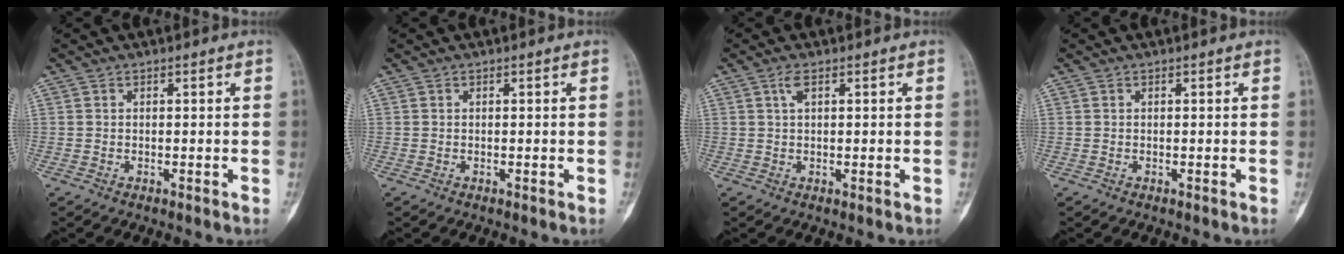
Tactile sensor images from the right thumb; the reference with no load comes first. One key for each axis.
{"total": 0.0}
{"total": 2.3, "fx": 0.9, "fy": 0.7, "fz": 2.0, "tx": -0.036, "ty": 0.001, "tz": 0.017}
{"total": 0.0}